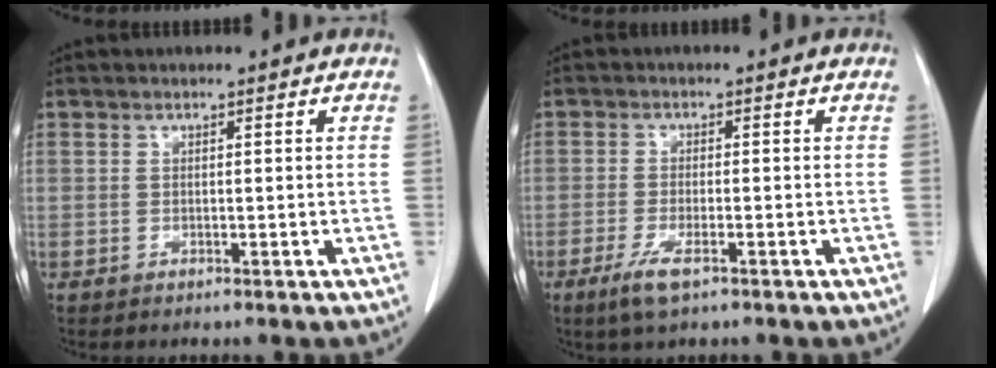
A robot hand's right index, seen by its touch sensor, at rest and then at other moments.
{"total": 4.0, "force": [-2.3, 0.8, 3.1], "torque": [-0.070, -0.008, -0.042]}